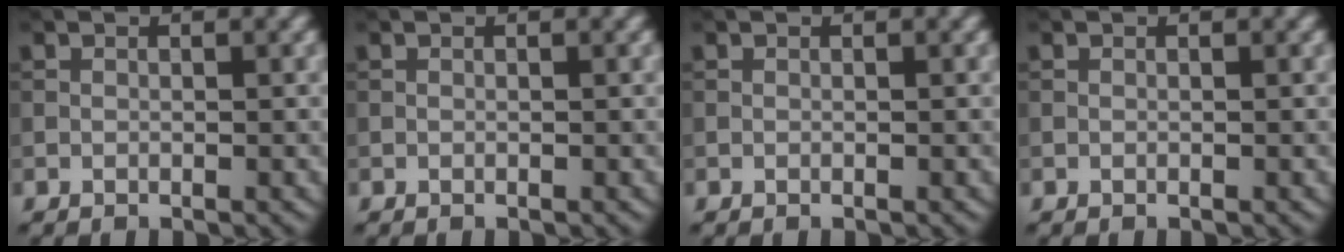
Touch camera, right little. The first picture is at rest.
{"total": 0.0}
{"total": 0.0}
{"total": 0.0}